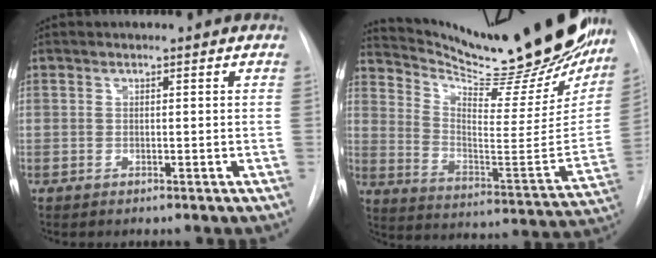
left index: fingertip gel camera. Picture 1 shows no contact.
{"total": 28.6, "force": [24.9, 5.1, 13.2], "torque": [-0.208, -0.090, 0.339]}